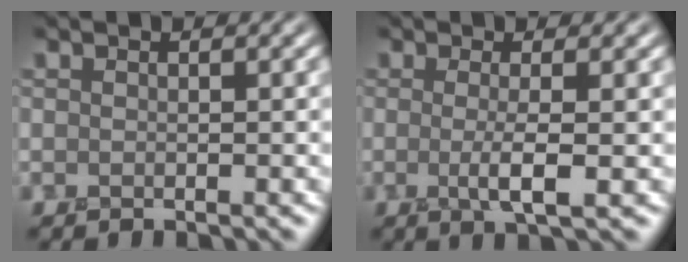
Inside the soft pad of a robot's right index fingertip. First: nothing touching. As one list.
[{"total": 2.3, "force": [0.1, 0.5, 2.3], "torque": [-0.046, -0.007, 0.001]}]